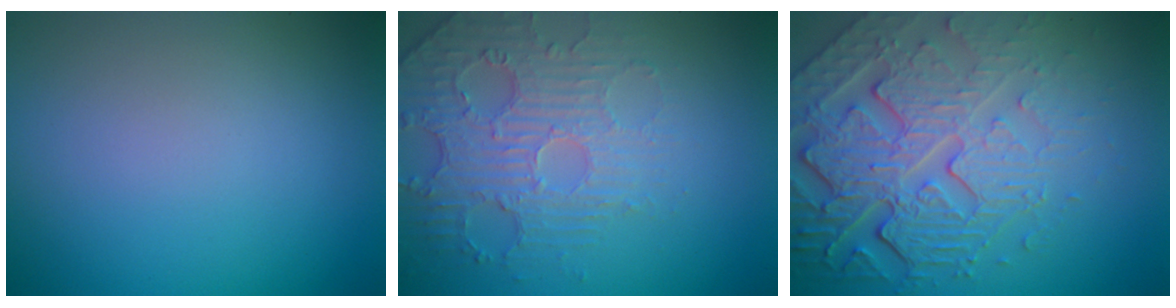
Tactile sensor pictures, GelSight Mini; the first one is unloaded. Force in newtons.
{"total": 4.6, "press": 3.7, "slide": 2.7}
{"total": 8.6, "press": 5.9, "slide": 6.3}